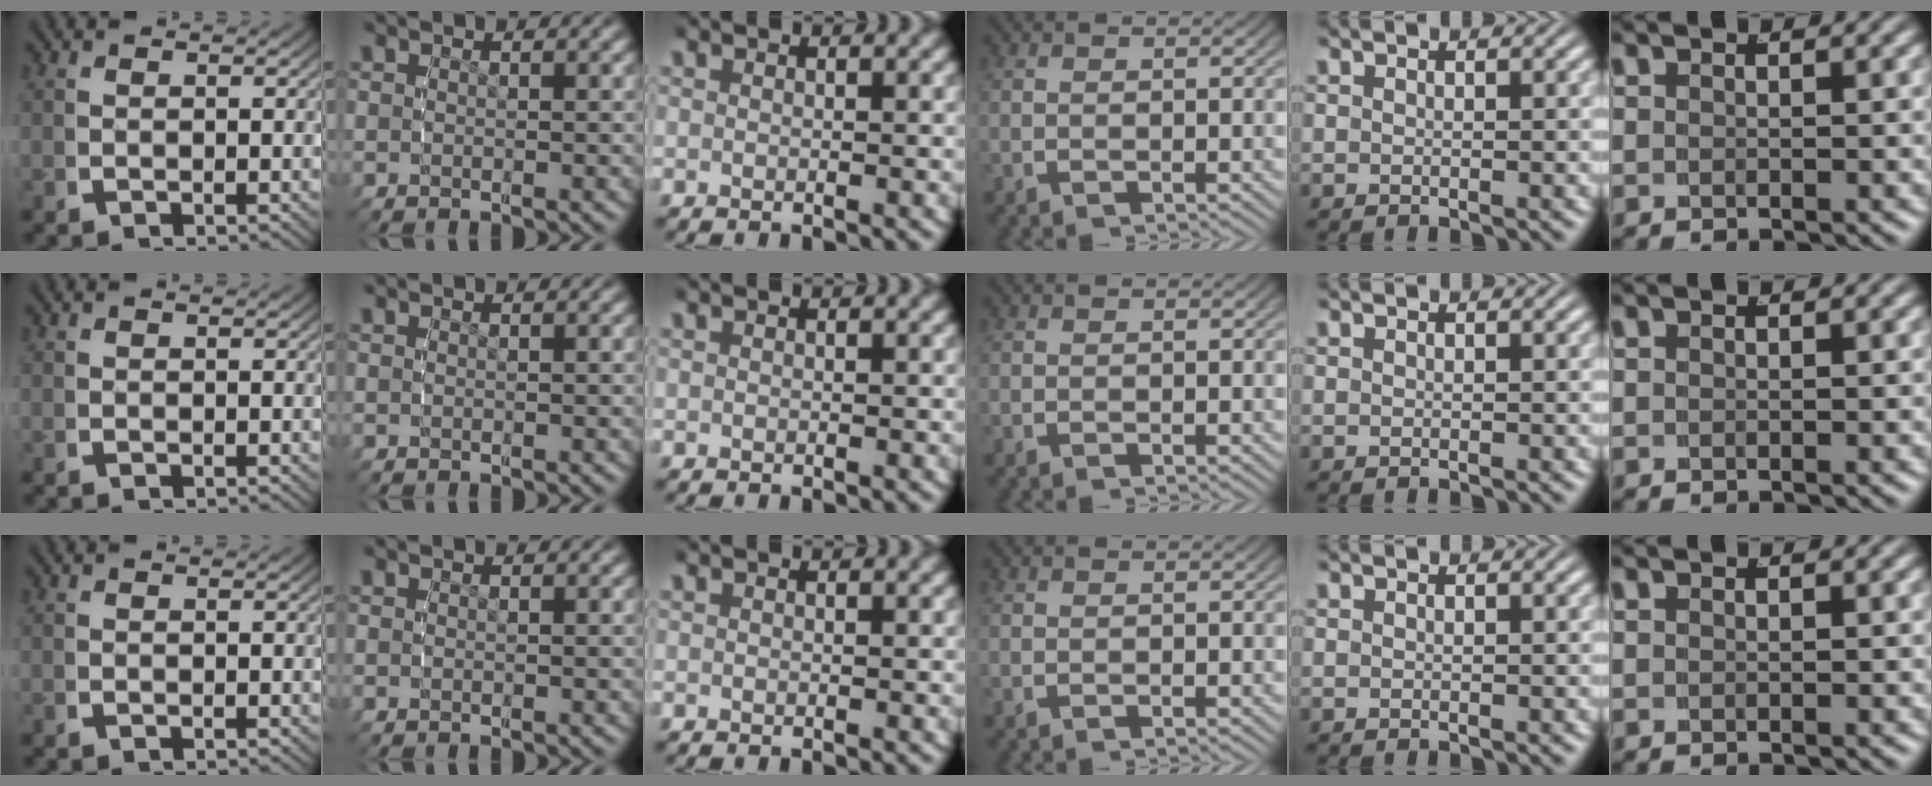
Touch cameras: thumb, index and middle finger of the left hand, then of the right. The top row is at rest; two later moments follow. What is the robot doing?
{"motion": "reach", "object": "paper towel"}